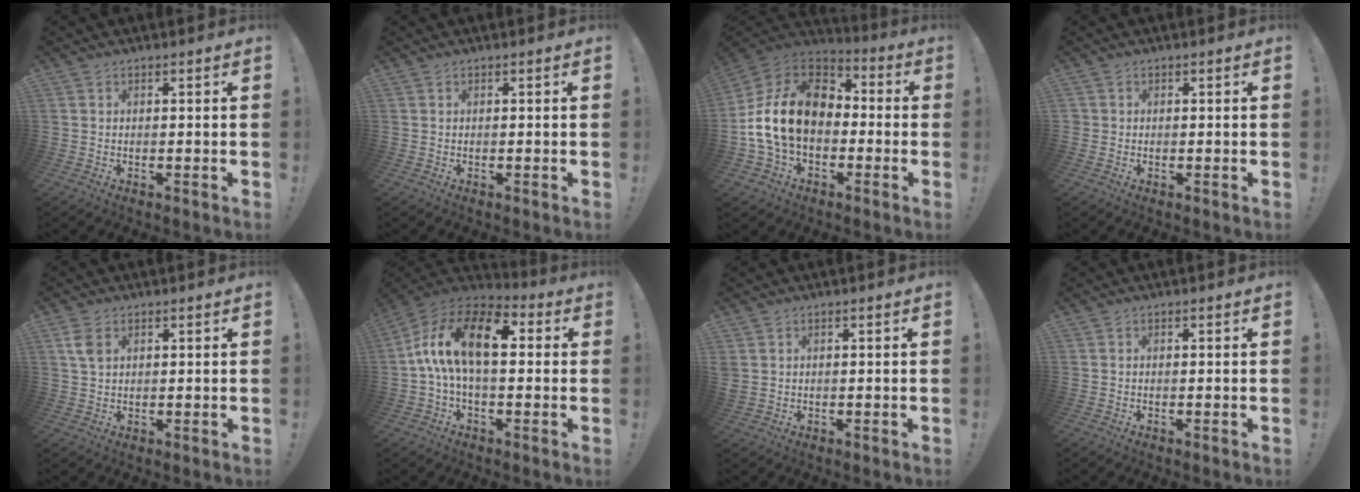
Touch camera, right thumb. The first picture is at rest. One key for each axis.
{"total": 0.0}
{"total": 20.0, "fx": 0.4, "fy": 13.9, "fz": 14.3, "tx": -0.242, "ty": 0.027, "tz": 0.022}
{"total": 0.7, "fx": 0.2, "fy": 0.7, "fz": 0.2, "tx": -0.004, "ty": 0.001, "tz": 0.004}
{"total": 4.6, "fx": 2.0, "fy": 2.7, "fz": 3.1, "tx": -0.051, "ty": -0.003, "tz": 0.037}
{"total": 17.6, "fx": 2.8, "fy": 8.8, "fz": 15.0, "tx": -0.273, "ty": 0.006, "tz": 0.046}
{"total": 1.4, "fx": 0.7, "fy": 1.0, "fz": 0.8, "tx": -0.017, "ty": 0.002, "tz": 0.014}
{"total": 0.0}